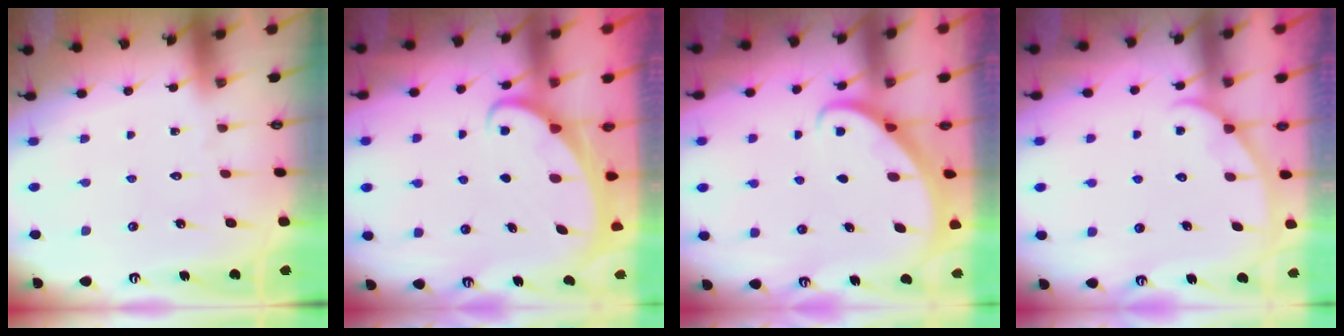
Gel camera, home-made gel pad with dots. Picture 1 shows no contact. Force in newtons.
{"total": 2.4, "press": 2.4, "slide": 0.3}
{"total": 2.7, "press": 2.7, "slide": 0.2}
{"total": 3.1, "press": 3.1, "slide": 0.2}